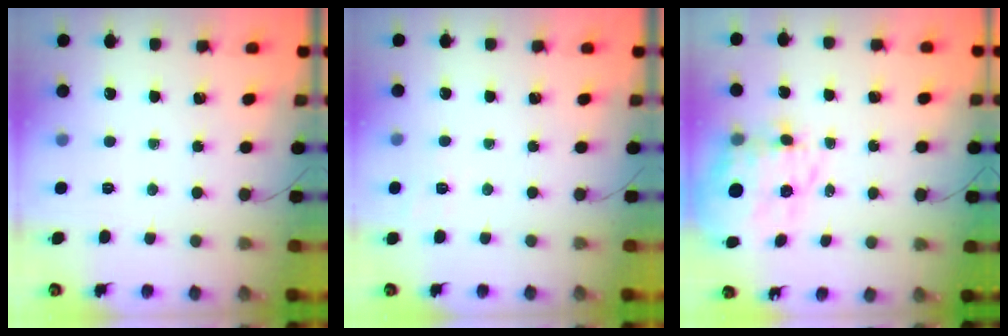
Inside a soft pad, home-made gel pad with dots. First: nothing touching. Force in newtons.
{"total": 3.7, "press": 3.3, "slide": 1.7}
{"total": 7.5, "press": 6.9, "slide": 2.9}